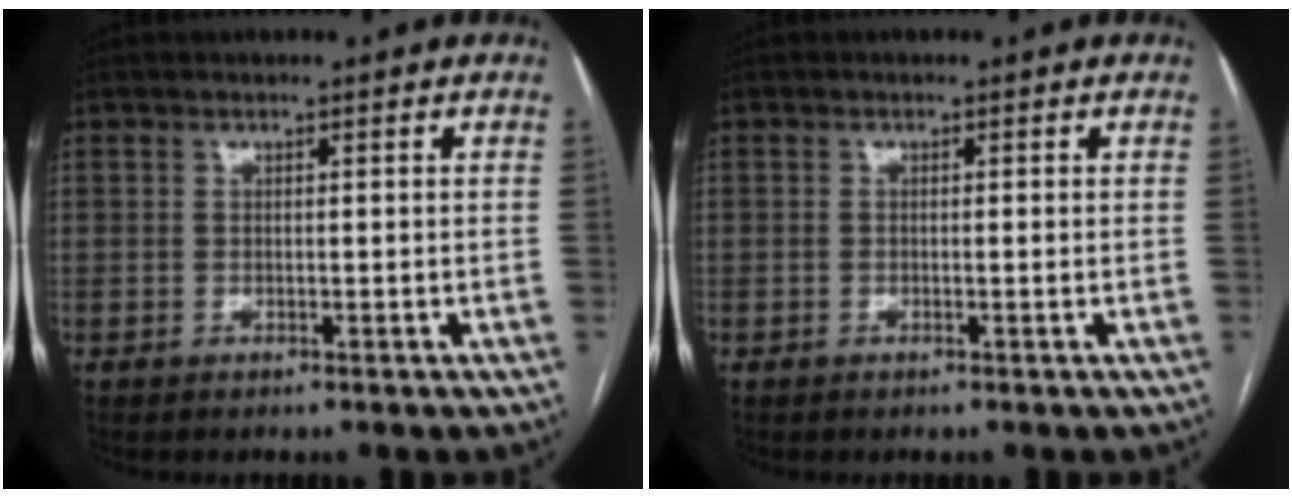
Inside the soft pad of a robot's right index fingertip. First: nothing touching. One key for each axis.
{"total": 0.6, "fx": -0.1, "fy": 0.1, "fz": 0.6, "tx": -0.011, "ty": -0.001, "tz": 0.000}